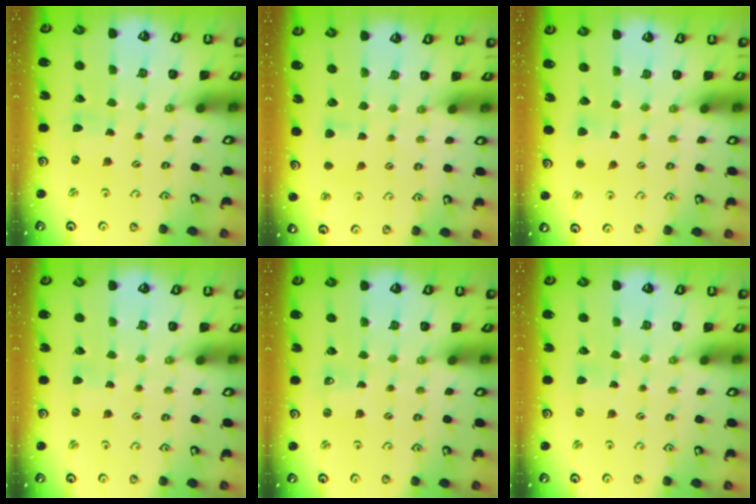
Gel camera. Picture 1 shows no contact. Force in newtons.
{"total": 5.0, "press": 4.9, "slide": 0.7}
{"total": 4.1, "press": 4.0, "slide": 0.6}
{"total": 0.0}
{"total": 1.2, "press": 1.2, "slide": 0.1}
{"total": 0.0}